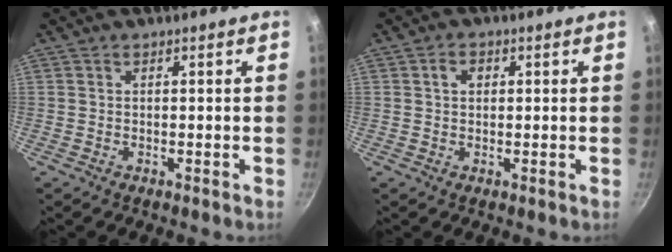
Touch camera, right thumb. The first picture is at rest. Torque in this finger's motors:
{"motor_torque": [-0.28, 0.31, 0.16, 0.01, -0.01]}